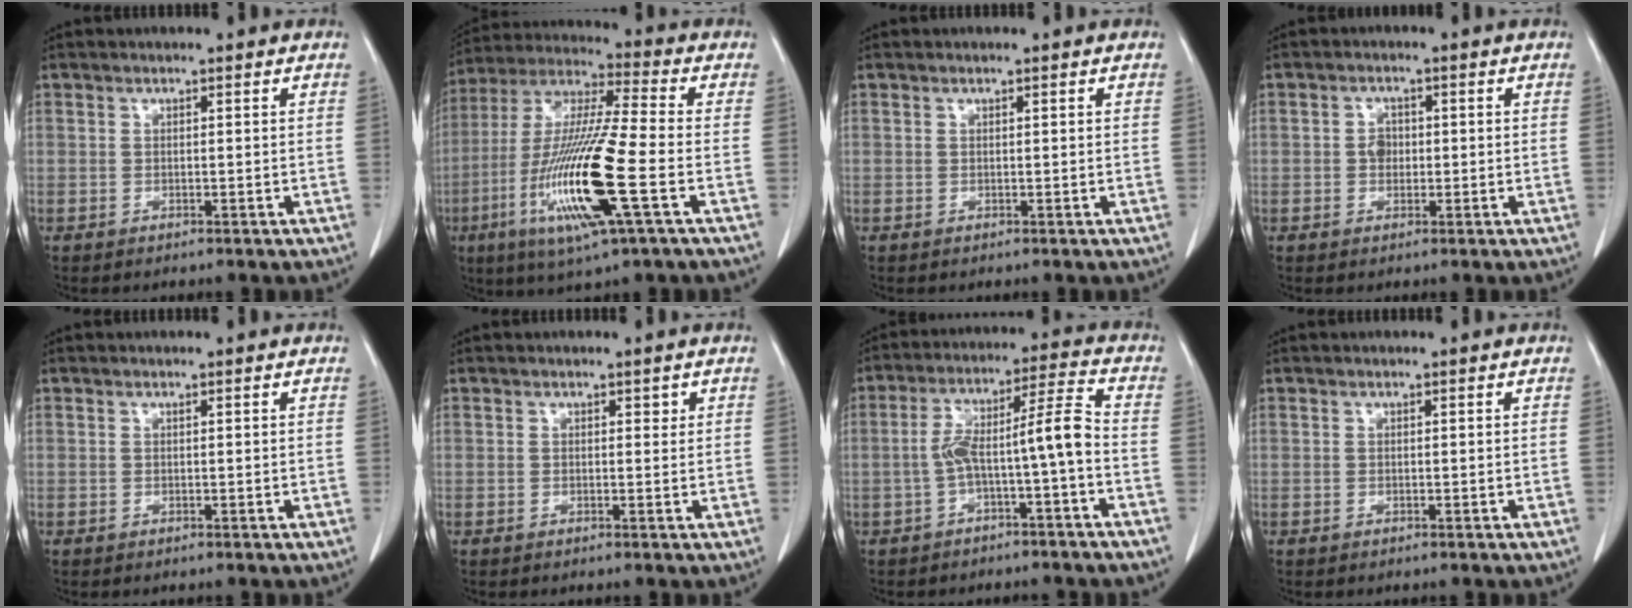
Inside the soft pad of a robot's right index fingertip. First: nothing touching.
{"total": 18.5, "force": [-5.7, 0.8, 17.6], "torque": [-0.369, -0.022, -0.110]}
{"total": 0.0}
{"total": 2.1, "force": [-0.2, 1.7, 1.3], "torque": [-0.019, 0.006, -0.004]}
{"total": 0.0}
{"total": 0.6, "force": [0.3, 0.4, 0.3], "torque": [-0.005, 0.001, 0.004]}
{"total": 8.4, "force": [-2.5, -0.1, 8.1], "torque": [-0.140, 0.038, -0.040]}
{"total": 0.0}